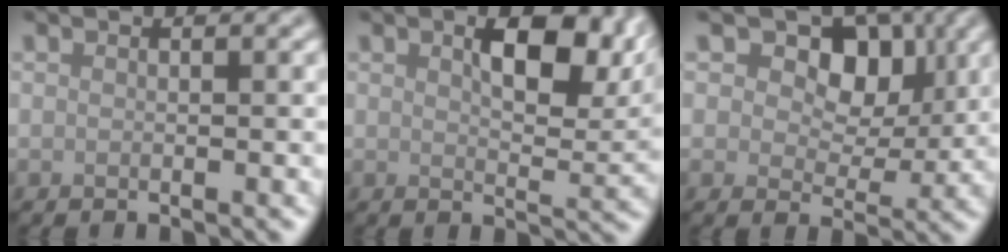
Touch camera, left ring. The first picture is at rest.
{"total": 8.0, "force": [2.8, 3.7, 6.5], "torque": [-0.093, 0.000, 0.049]}
{"total": 7.1, "force": [3.0, 4.8, 4.4], "torque": [-0.066, -0.002, 0.028]}